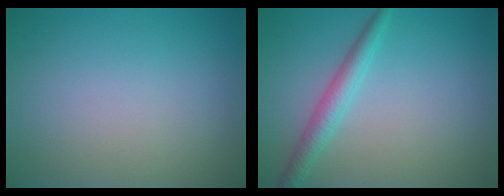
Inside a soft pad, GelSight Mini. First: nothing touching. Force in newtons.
{"total": 2.5, "press": 2.5, "slide": 0.1}